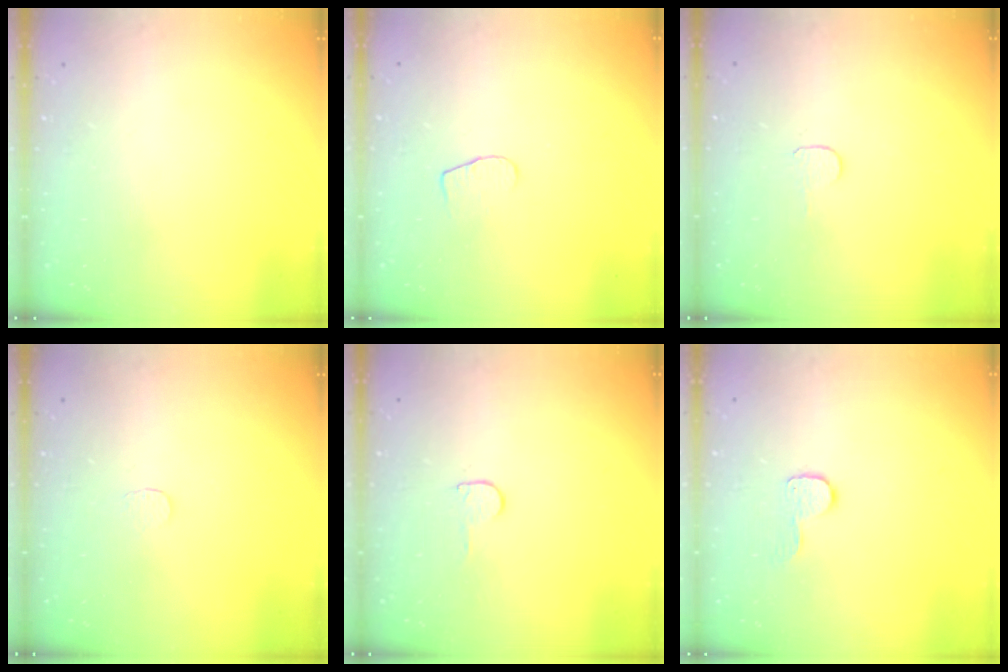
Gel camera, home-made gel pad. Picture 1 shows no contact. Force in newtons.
{"total": 5.4, "press": 5.4, "slide": 0.5}
{"total": 3.9, "press": 3.8, "slide": 0.4}
{"total": 2.6, "press": 2.6, "slide": 0.2}
{"total": 3.8, "press": 3.8, "slide": 0.4}
{"total": 6.7, "press": 6.7, "slide": 0.4}